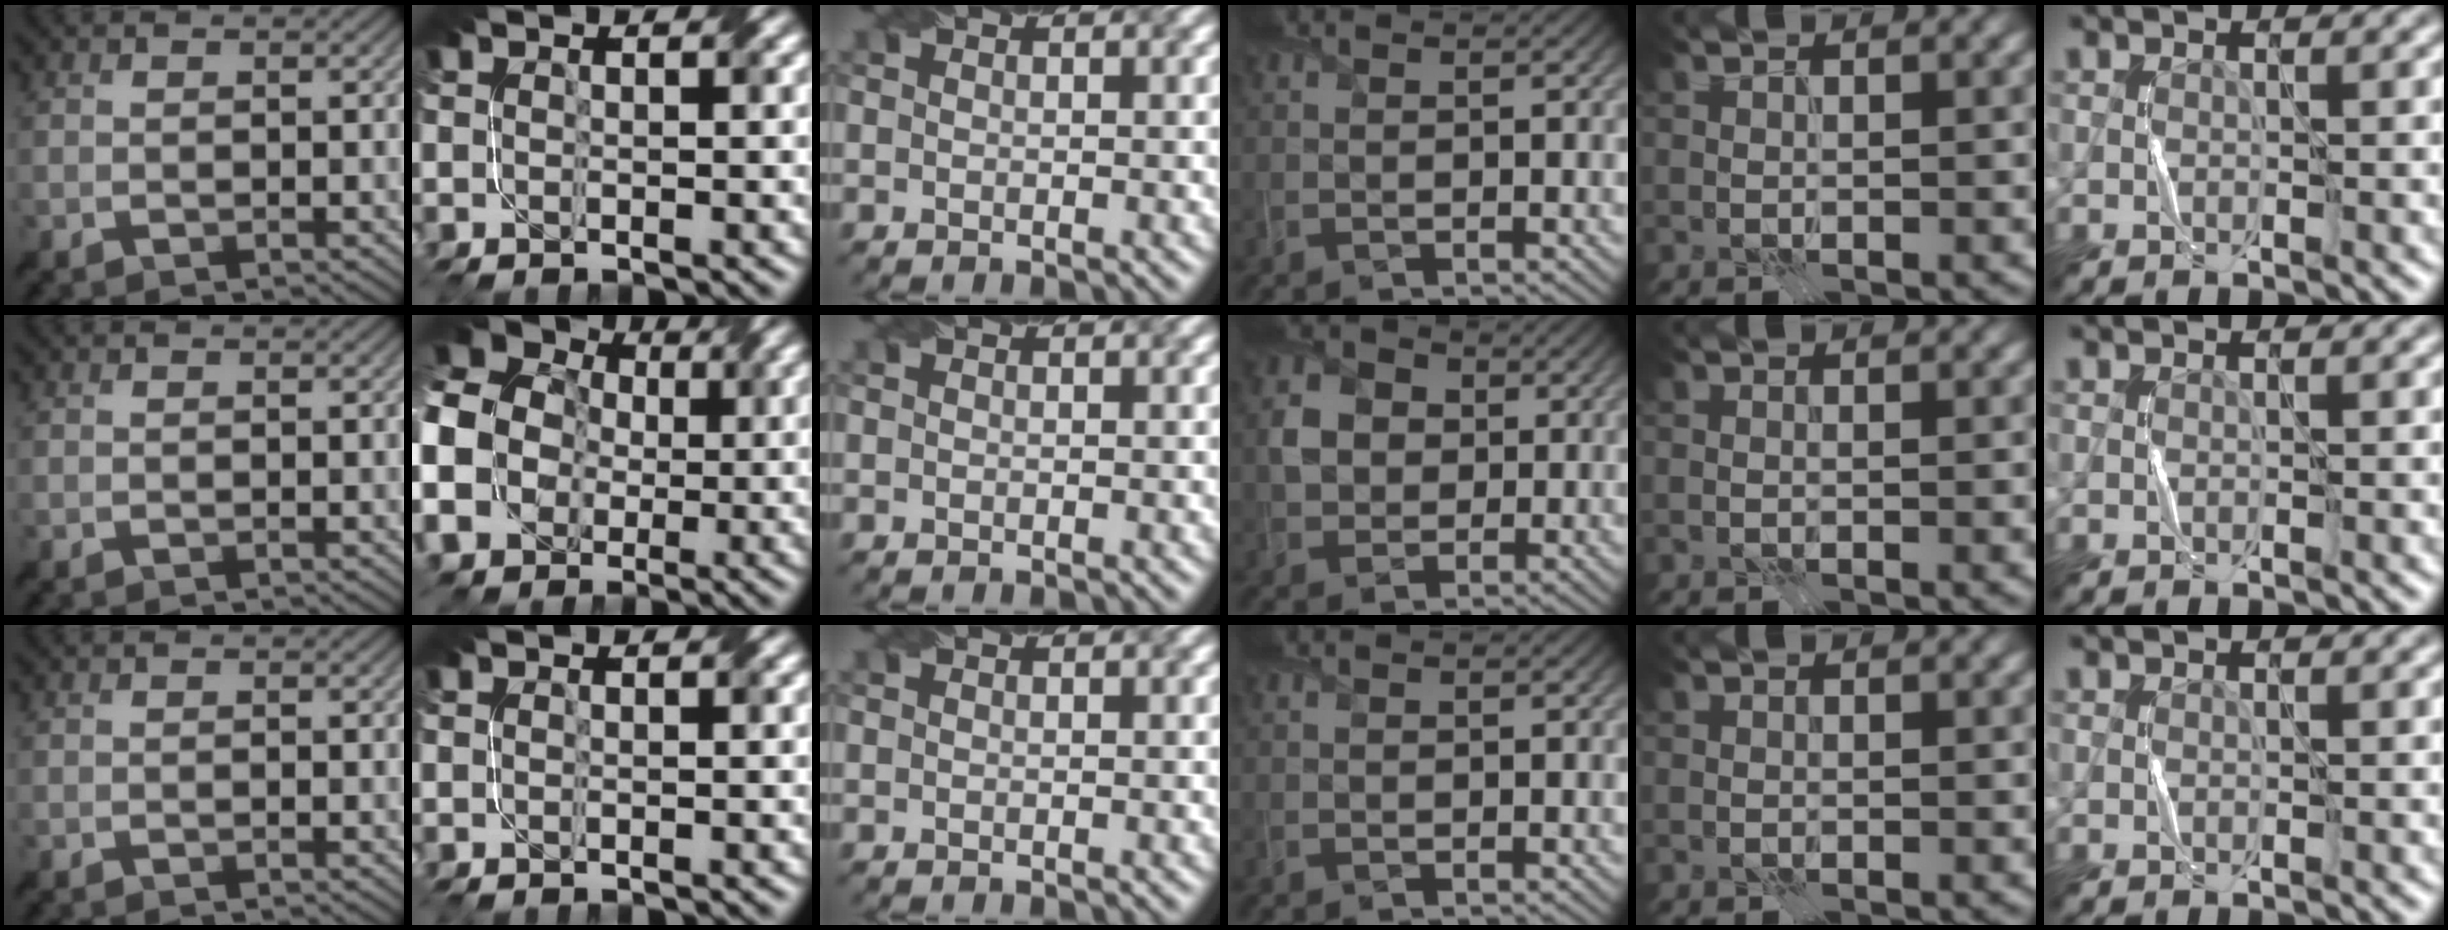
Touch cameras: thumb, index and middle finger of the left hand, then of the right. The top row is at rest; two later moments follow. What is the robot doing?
{"motion": "fold", "object": "bubble wrap"}